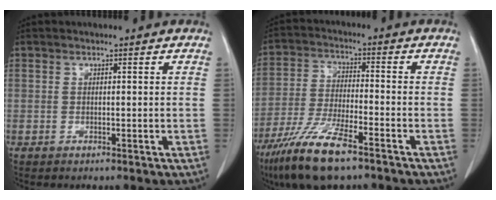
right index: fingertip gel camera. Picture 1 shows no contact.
{"total": 12.0, "force": [-8.1, 1.9, 8.6], "torque": [-0.175, -0.028, -0.148]}